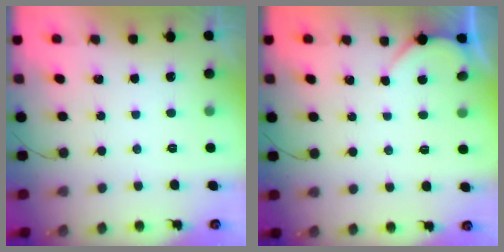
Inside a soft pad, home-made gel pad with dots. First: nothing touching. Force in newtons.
{"total": 1.8, "press": 1.8, "slide": 0.2}